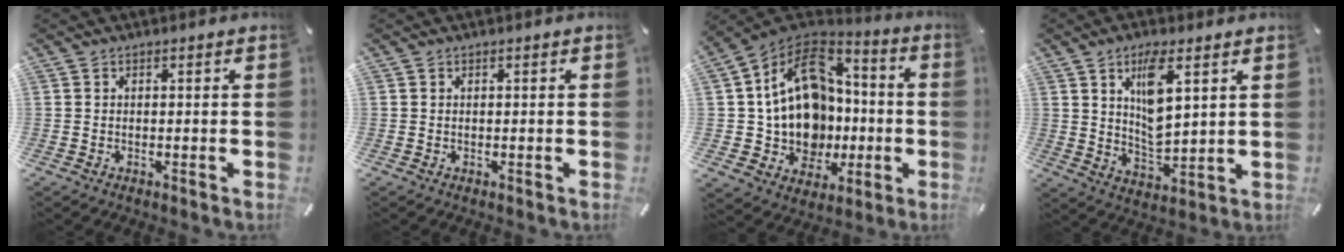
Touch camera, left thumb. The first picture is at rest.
{"total": 0.0}
{"total": 18.8, "force": [1.3, 16.0, 9.8], "torque": [-0.188, -0.009, 0.038]}
{"total": 10.2, "force": [4.8, 4.1, 8.0], "torque": [-0.148, -0.018, 0.081]}